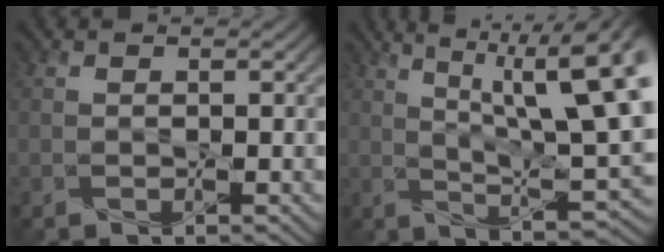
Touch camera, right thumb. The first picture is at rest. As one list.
[{"total": 15.3, "force": [5.5, 4.2, 13.6], "torque": [-0.196, 0.022, 0.083]}]